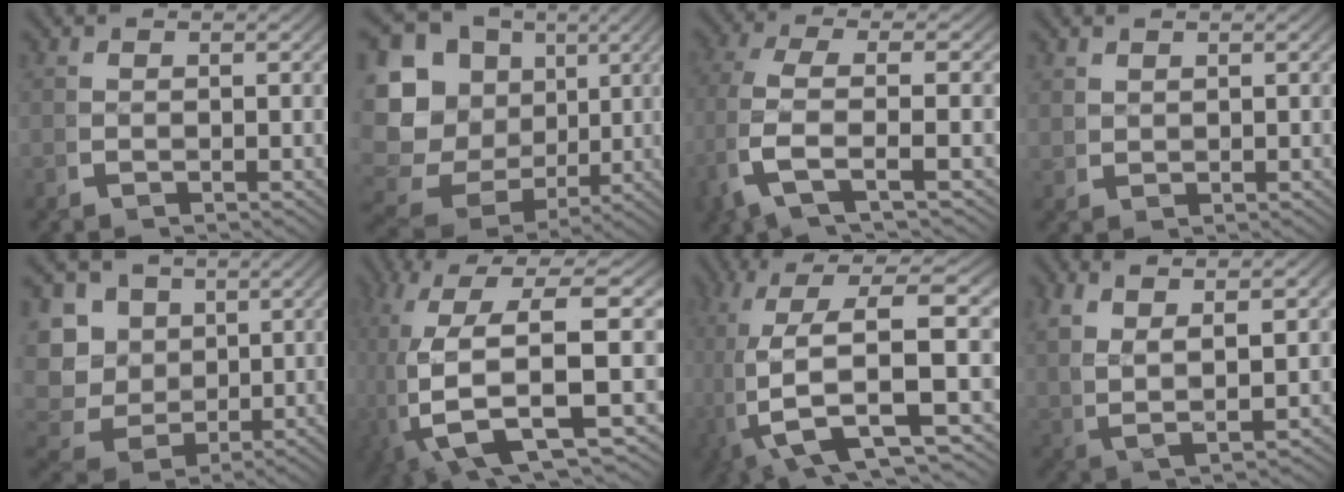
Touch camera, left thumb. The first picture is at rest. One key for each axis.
{"total": 15.5, "fx": 0.3, "fy": 12.8, "fz": 8.7, "tx": -0.190, "ty": -0.039, "tz": 0.006}
{"total": 6.2, "fx": -0.5, "fy": 1.9, "fz": 5.8, "tx": -0.148, "ty": -0.002, "tz": -0.011}
{"total": 1.2, "fx": 0.9, "fy": 0.7, "fz": 0.4, "tx": -0.005, "ty": 0.001, "tz": 0.022}
{"total": 14.5, "fx": -0.5, "fy": 12.7, "fz": 6.9, "tx": -0.175, "ty": -0.047, "tz": -0.015}
{"total": 14.5, "fx": -1.8, "fy": 7.9, "fz": 12.0, "tx": -0.258, "ty": -0.046, "tz": -0.010}
{"total": 12.5, "fx": -0.3, "fy": 6.3, "fz": 10.8, "tx": -0.245, "ty": -0.035, "tz": 0.008}
{"total": 6.5, "fx": 1.7, "fy": 3.3, "fz": 5.3, "tx": -0.111, "ty": -0.002, "tz": 0.031}